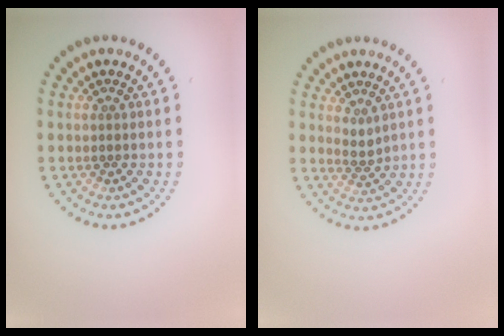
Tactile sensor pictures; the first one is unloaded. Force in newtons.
{"total": 1.4, "press": 1.0, "slide": 0.9}